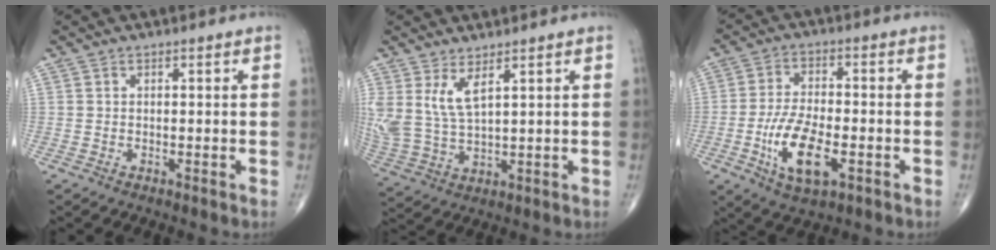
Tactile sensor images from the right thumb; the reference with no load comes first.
{"total": 7.6, "force": [3.8, 2.6, 6.1], "torque": [-0.140, -0.022, 0.089]}
{"total": 11.4, "force": [-3.7, 4.9, 9.6], "torque": [-0.181, 0.006, -0.065]}